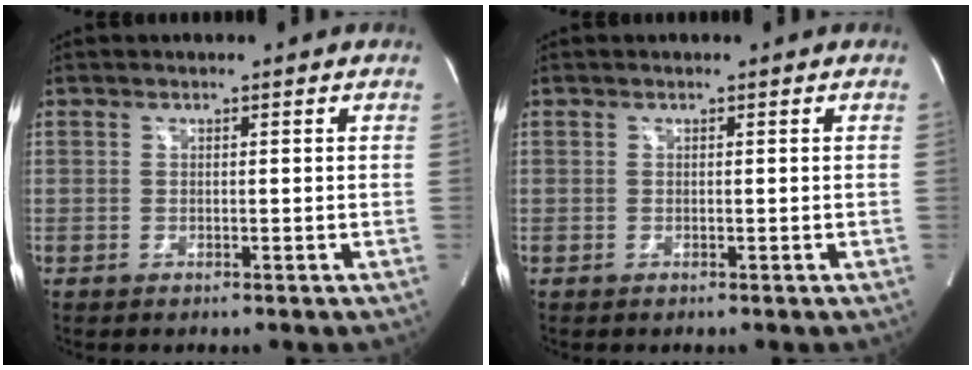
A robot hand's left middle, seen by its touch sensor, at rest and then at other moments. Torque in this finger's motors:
{"motor_torque": [0.00, 0.00, 0.00, 0.00]}